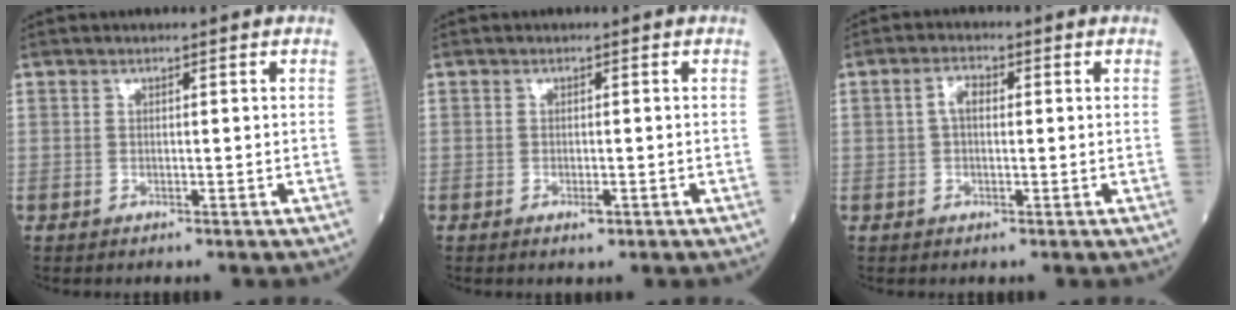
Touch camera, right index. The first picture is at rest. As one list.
[{"total": 1.2, "force": [-0.6, 0.2, 1.0], "torque": [-0.019, -0.003, -0.008]}, {"total": 2.5, "force": [0.3, 1.3, 2.2], "torque": [-0.043, 0.013, 0.006]}]